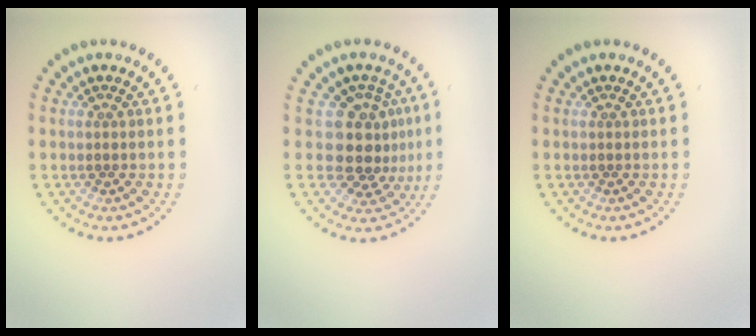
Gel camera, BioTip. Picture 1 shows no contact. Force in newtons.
{"total": 4.1, "press": 3.5, "slide": 2.2}
{"total": 0.0}